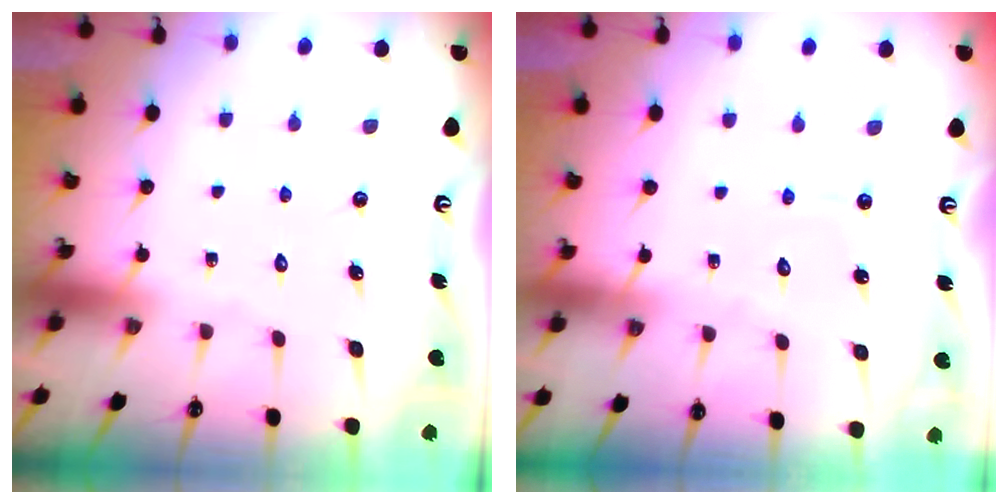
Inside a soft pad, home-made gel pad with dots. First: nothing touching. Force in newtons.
{"total": 2.8, "press": 2.8, "slide": 0.3}